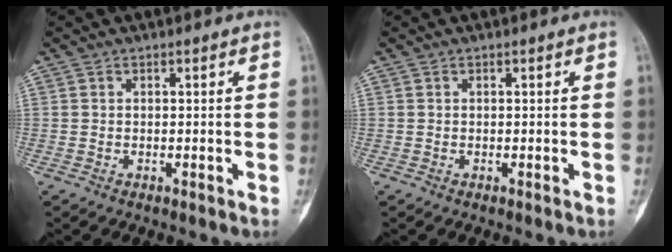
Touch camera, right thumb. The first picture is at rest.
{"total": 0.0}